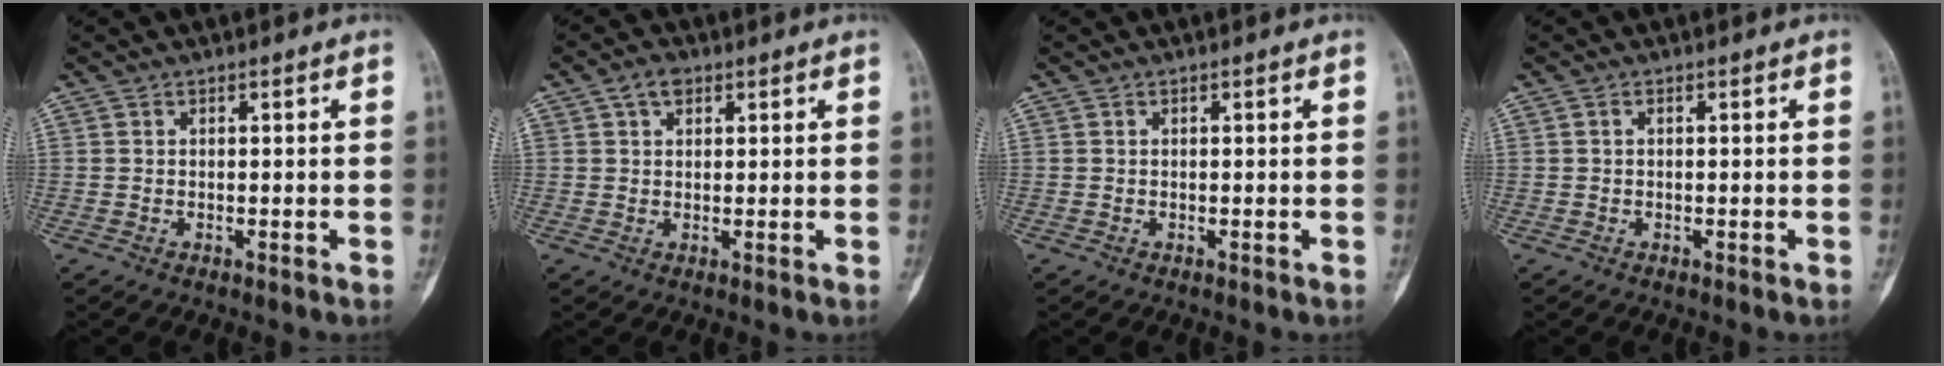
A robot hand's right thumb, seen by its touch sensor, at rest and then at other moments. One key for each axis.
{"total": 3.0, "fx": 1.4, "fy": 2.0, "fz": 1.7, "tx": -0.021, "ty": 0.007, "tz": 0.024}
{"total": 0.0}
{"total": 0.0}